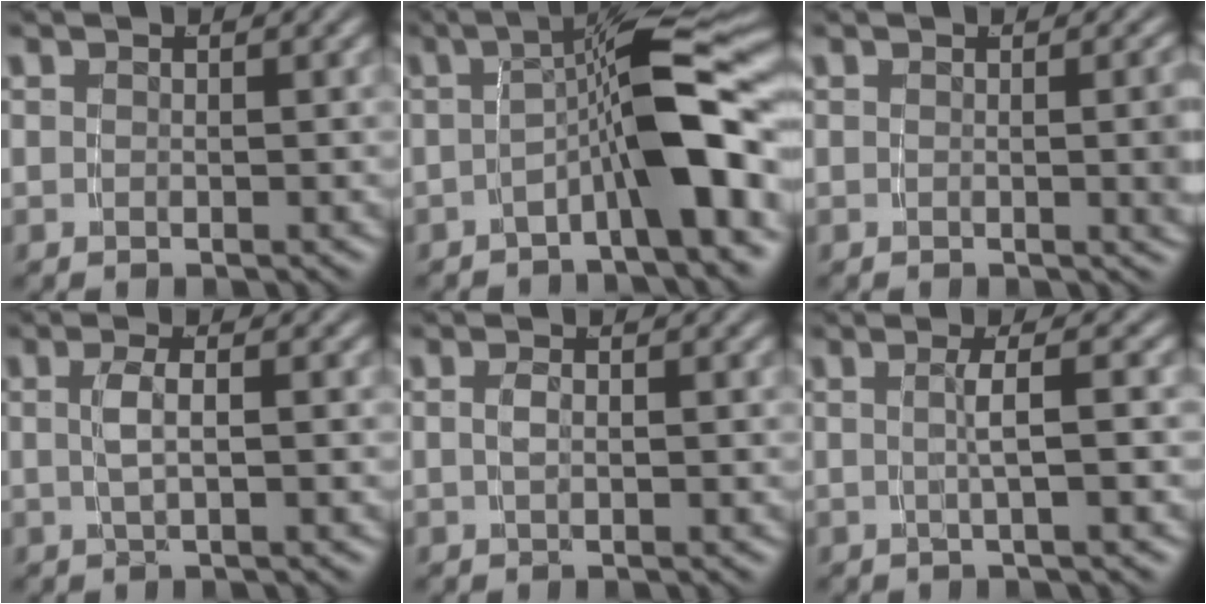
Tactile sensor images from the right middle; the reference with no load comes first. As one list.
[{"total": 7.4, "force": [-1.4, 1.2, 7.2], "torque": [-0.100, 0.016, -0.022]}, {"total": 2.5, "force": [0.1, 0.2, 2.5], "torque": [-0.016, 0.004, -0.002]}, {"total": 1.9, "force": [-0.3, -0.3, 1.9], "torque": [-0.039, 0.000, 0.001]}, {"total": 0.9, "force": [-0.4, -0.3, 0.8], "torque": [-0.012, -0.001, -0.002]}, {"total": 2.2, "force": [-0.3, -0.7, 2.0], "torque": [-0.032, 0.006, -0.005]}]